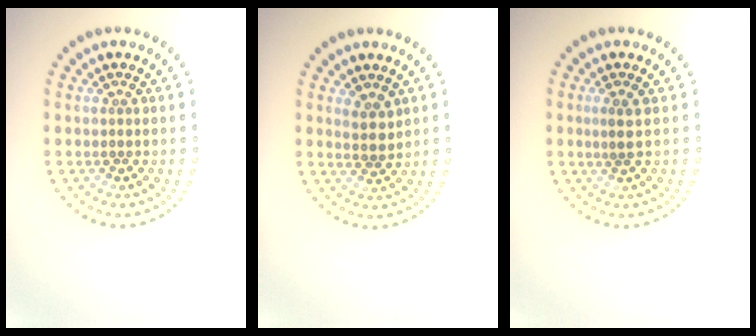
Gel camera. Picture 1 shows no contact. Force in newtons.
{"total": 1.8, "press": 1.4, "slide": 1.1}
{"total": 1.2, "press": 1.0, "slide": 0.6}